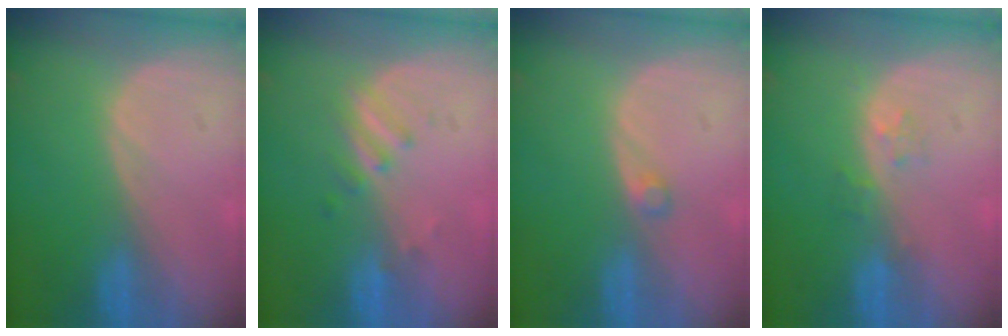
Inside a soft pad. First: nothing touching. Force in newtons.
{"total": 3.1, "press": 2.8, "slide": 1.2}
{"total": 1.2, "press": 1.2, "slide": 0.2}
{"total": 1.9, "press": 1.9, "slide": 0.2}